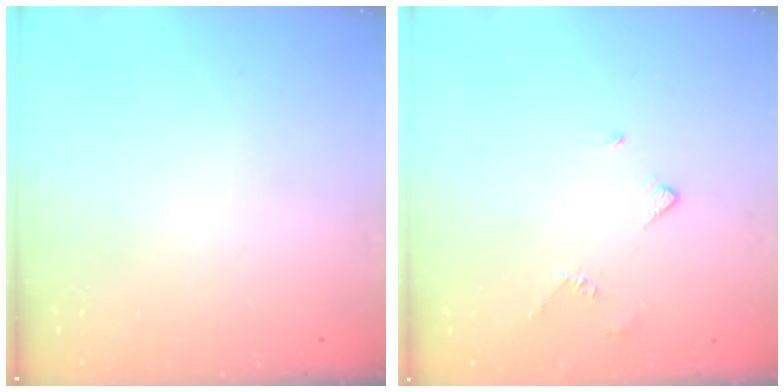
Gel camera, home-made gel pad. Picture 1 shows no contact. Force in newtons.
{"total": 3.3, "press": 3.2, "slide": 0.7}